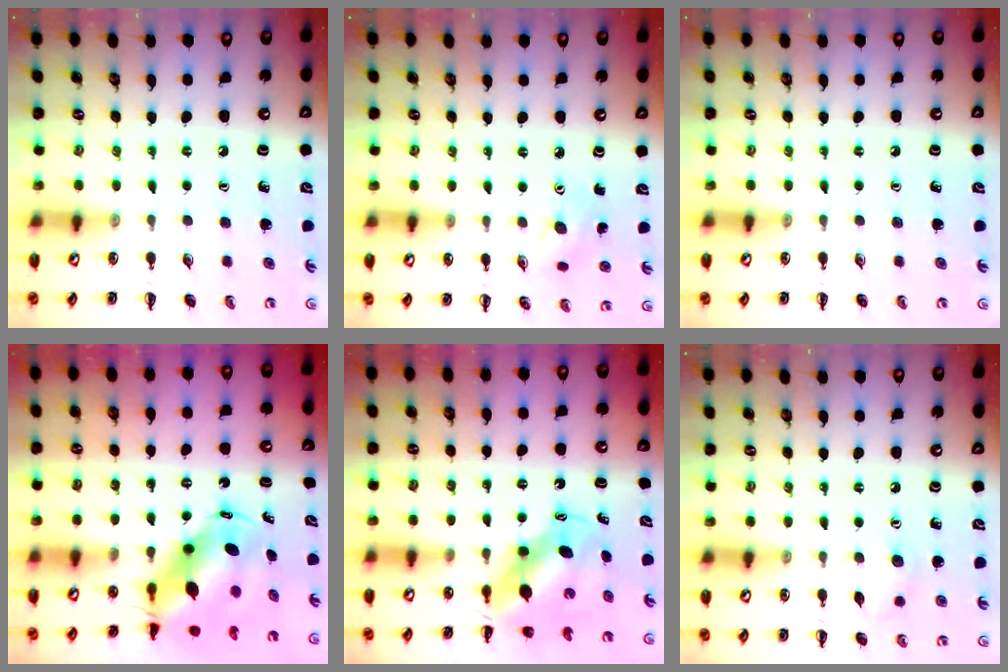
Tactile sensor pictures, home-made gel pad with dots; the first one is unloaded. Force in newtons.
{"total": 3.3, "press": 3.2, "slide": 0.9}
{"total": 0.0}
{"total": 7.1, "press": 6.9, "slide": 1.8}
{"total": 6.4, "press": 6.3, "slide": 1.1}
{"total": 5.9, "press": 5.7, "slide": 1.3}